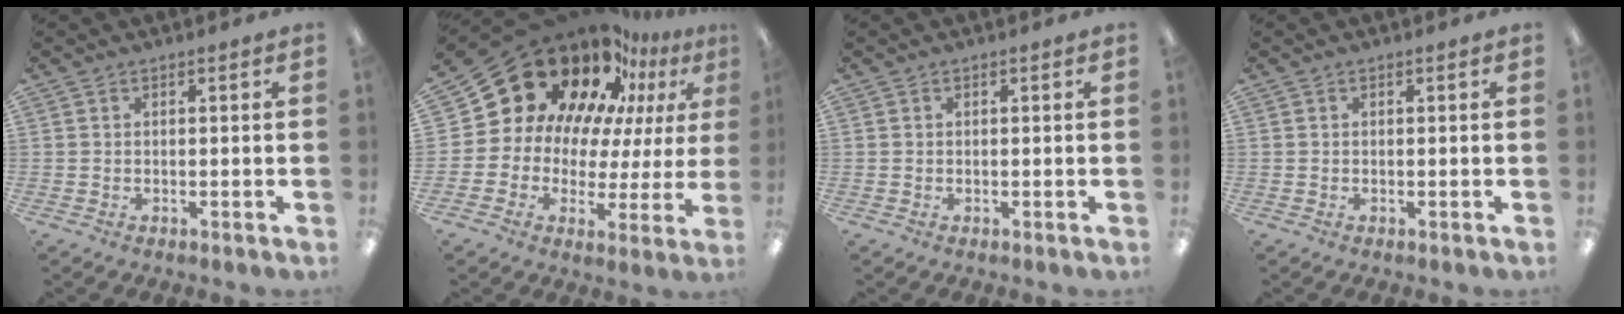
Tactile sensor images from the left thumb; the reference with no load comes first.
{"total": 21.6, "force": [13.7, 13.7, 9.5], "torque": [-0.156, -0.097, 0.261]}
{"total": 0.0}
{"total": 0.0}